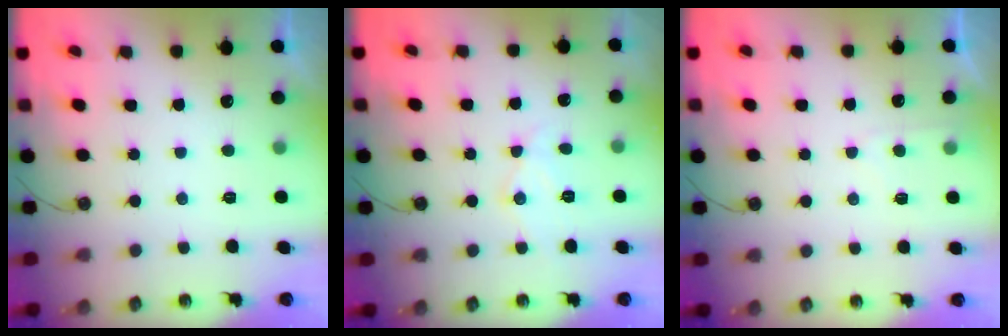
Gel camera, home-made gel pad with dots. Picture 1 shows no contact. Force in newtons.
{"total": 8.9, "press": 8.9, "slide": 0.4}
{"total": 3.8, "press": 3.8, "slide": 0.4}